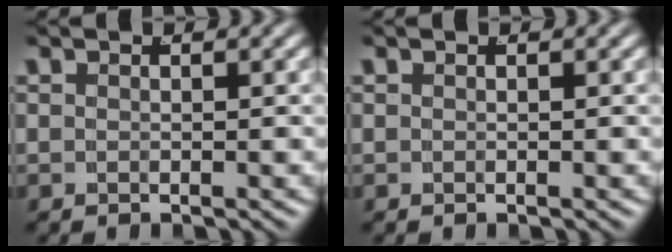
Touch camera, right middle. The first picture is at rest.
{"total": 0.0}